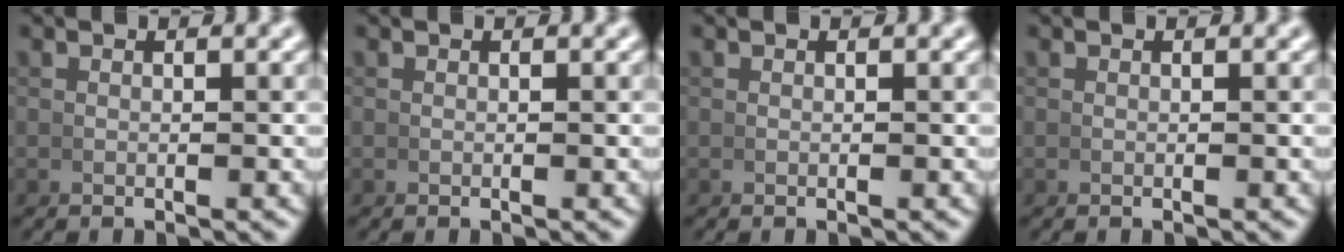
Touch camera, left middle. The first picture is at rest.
{"total": 0.0}
{"total": 0.0}
{"total": 0.0}